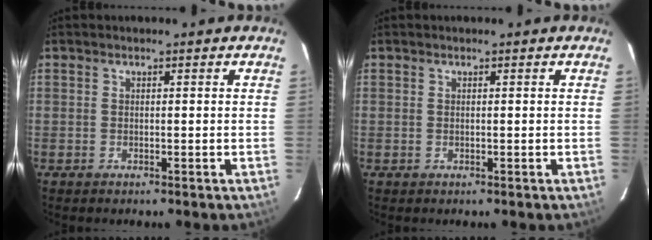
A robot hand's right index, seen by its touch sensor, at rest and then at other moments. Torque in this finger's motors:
{"motor_torque": [-0.08, 0.05, 0.00, 0.01]}